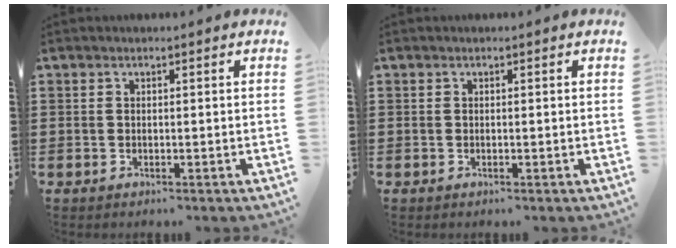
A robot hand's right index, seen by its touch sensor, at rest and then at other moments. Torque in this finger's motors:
{"motor_torque": [-0.09, 0.07, 0.00, 0.00]}